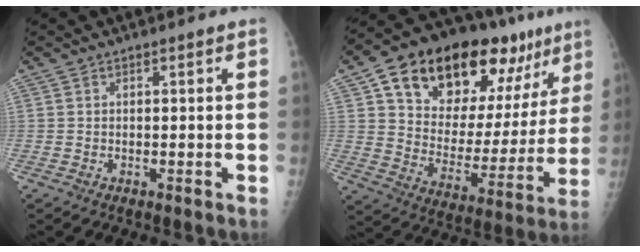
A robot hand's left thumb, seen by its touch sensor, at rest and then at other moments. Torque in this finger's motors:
{"motor_torque": [0.41, 0.70, 1.50, -1.27, 0.41]}